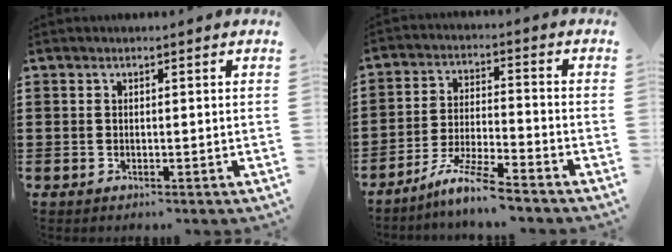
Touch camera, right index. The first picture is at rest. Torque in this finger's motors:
{"motor_torque": [0.45, 0.44, 0.13, 0.04]}